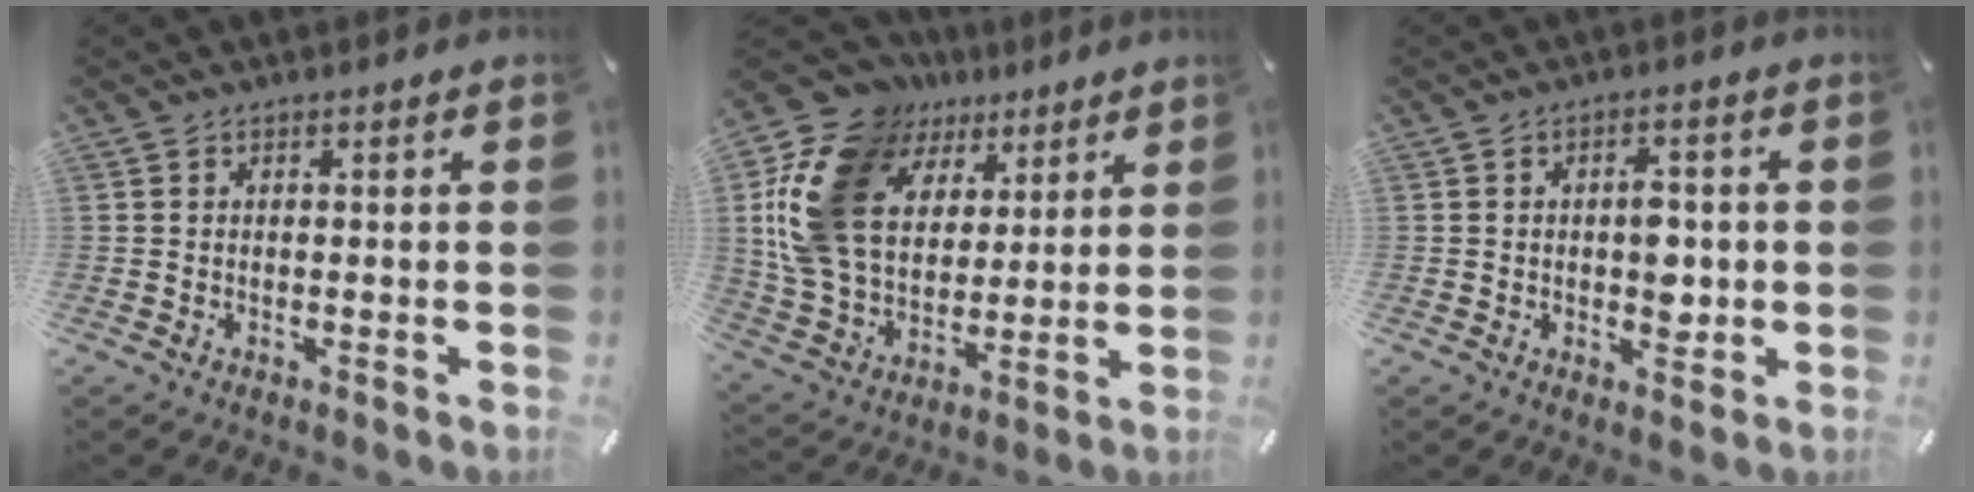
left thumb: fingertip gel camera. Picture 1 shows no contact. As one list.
[{"total": 18.8, "force": [6.9, 14.6, 9.7], "torque": [-0.211, -0.027, 0.127]}, {"total": 5.8, "force": [-0.1, 3.6, 4.5], "torque": [-0.052, -0.003, -0.007]}]